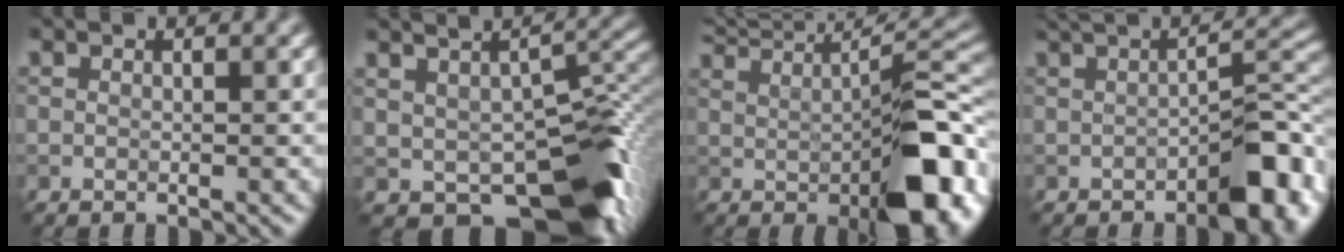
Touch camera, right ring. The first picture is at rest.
{"total": 8.7, "force": [-3.6, 4.5, 6.5], "torque": [-0.092, -0.011, -0.023]}
{"total": 9.9, "force": [0.8, 3.2, 9.3], "torque": [-0.133, 0.007, 0.048]}
{"total": 6.8, "force": [-2.3, 1.9, 6.1], "torque": [-0.073, 0.006, -0.013]}